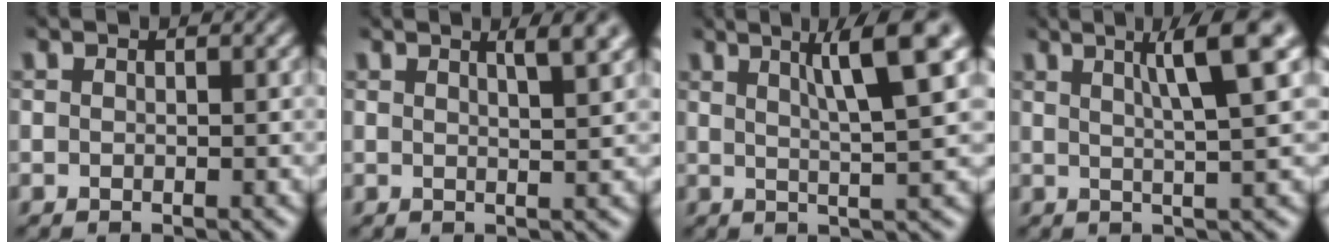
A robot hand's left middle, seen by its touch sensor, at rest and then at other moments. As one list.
[{"total": 3.6, "force": [2.1, 1.1, 2.8], "torque": [-0.014, 0.016, 0.010]}, {"total": 6.6, "force": [3.0, 0.9, 5.7], "torque": [-0.075, 0.013, 0.047]}, {"total": 5.8, "force": [2.6, 0.7, 5.1], "torque": [-0.070, 0.012, 0.039]}]